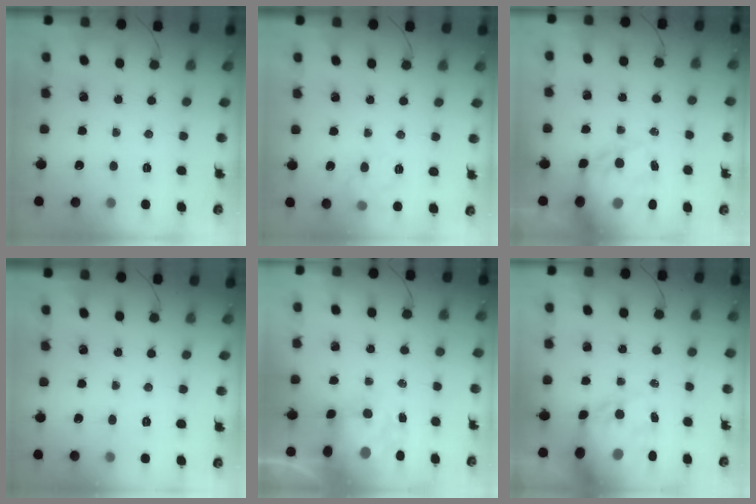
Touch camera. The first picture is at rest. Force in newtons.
{"total": 9.0, "press": 9.0, "slide": 0.6}
{"total": 16.3, "press": 15.9, "slide": 3.6}
{"total": 5.0, "press": 4.8, "slide": 1.4}
{"total": 6.2, "press": 6.1, "slide": 1.4}
{"total": 14.4, "press": 14.0, "slide": 3.4}